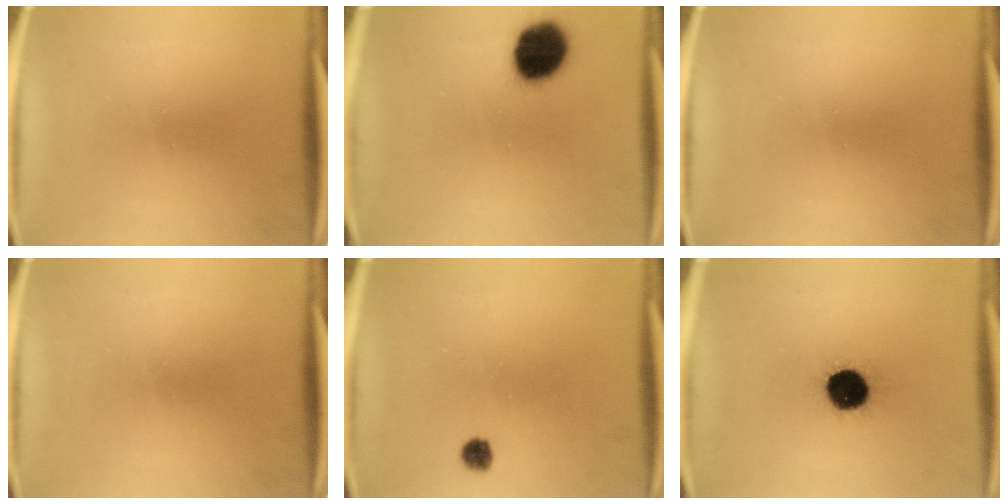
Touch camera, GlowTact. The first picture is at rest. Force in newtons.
{"total": 13.2}
{"total": 0.0}
{"total": 0.0}
{"total": 2.2}
{"total": 12.6}